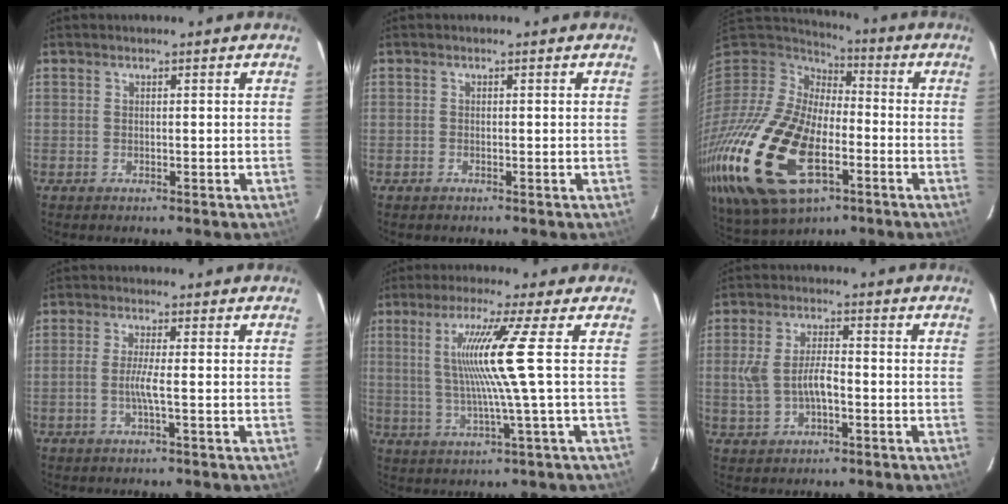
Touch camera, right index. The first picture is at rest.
{"total": 0.6, "force": [-0.4, 0.3, 0.0], "torque": [-0.003, 0.001, -0.009]}
{"total": 32.5, "force": [-12.0, 18.6, 23.8], "torque": [-0.560, -0.051, -0.216]}
{"total": 2.9, "force": [-0.9, -0.6, 2.7], "torque": [-0.057, -0.003, -0.021]}
{"total": 10.1, "force": [1.3, -2.6, 9.7], "torque": [-0.176, -0.008, 0.031]}
{"total": 6.8, "force": [-1.4, 3.2, 5.8], "torque": [-0.123, 0.007, -0.020]}